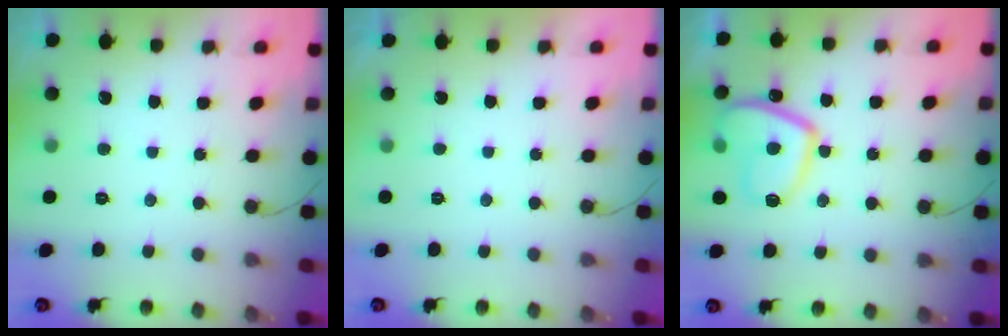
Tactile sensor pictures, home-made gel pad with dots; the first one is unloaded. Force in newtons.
{"total": 2.2, "press": 2.1, "slide": 0.4}
{"total": 13.2, "press": 13.2, "slide": 1.5}